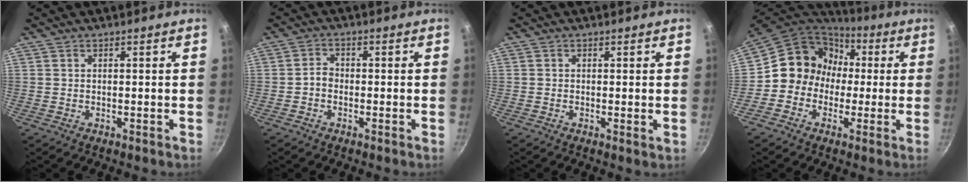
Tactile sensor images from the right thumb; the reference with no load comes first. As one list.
[{"total": 2.1, "force": [-0.8, 1.6, 1.2], "torque": [-0.019, 0.015, -0.020]}, {"total": 0.7, "force": [0.1, 0.1, 0.6], "torque": [-0.011, -0.005, -0.002]}, {"total": 12.8, "force": [0.2, 11.9, 4.9], "torque": [-0.041, 0.043, -0.017]}]